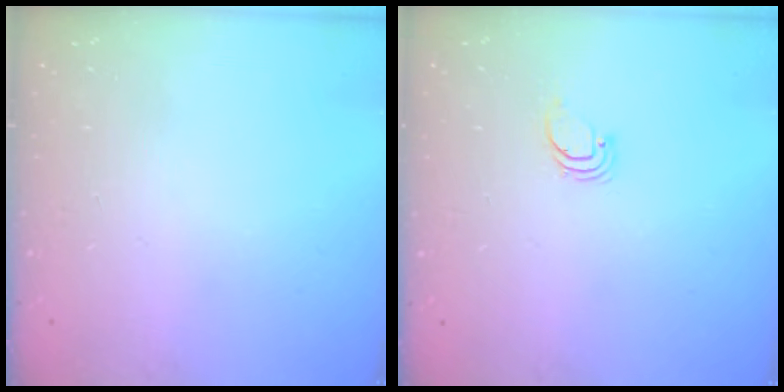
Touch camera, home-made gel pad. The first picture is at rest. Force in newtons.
{"total": 0.9, "press": 0.9, "slide": 0.0}